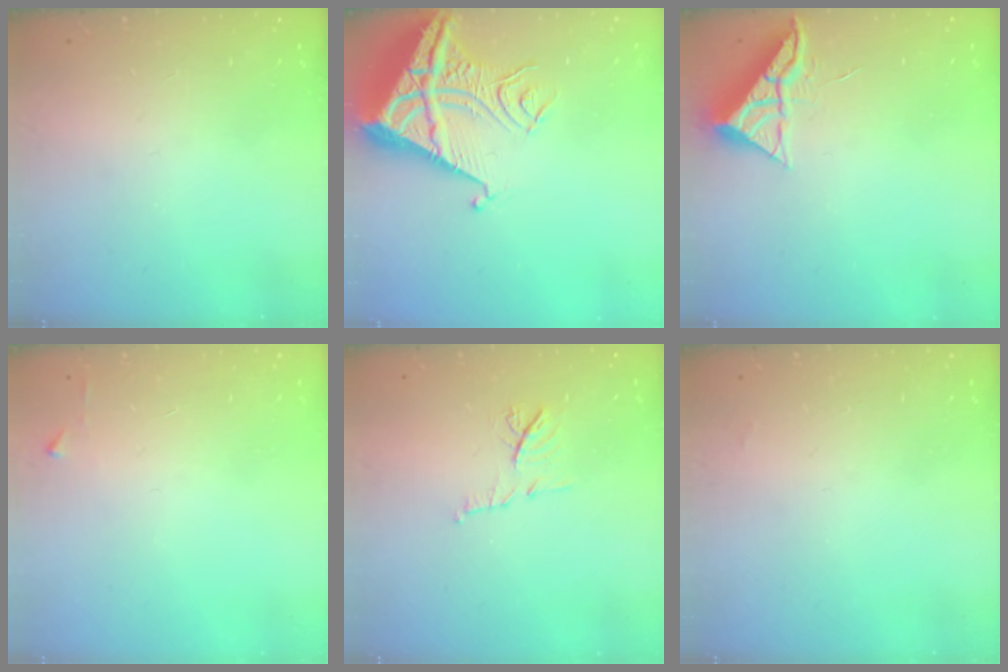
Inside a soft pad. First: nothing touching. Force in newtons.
{"total": 11.5, "press": 11.5, "slide": 1.2}
{"total": 6.4, "press": 6.4, "slide": 0.2}
{"total": 2.4, "press": 2.4, "slide": 0.3}
{"total": 7.5, "press": 7.5, "slide": 0.7}
{"total": 1.3, "press": 1.3, "slide": 0.2}